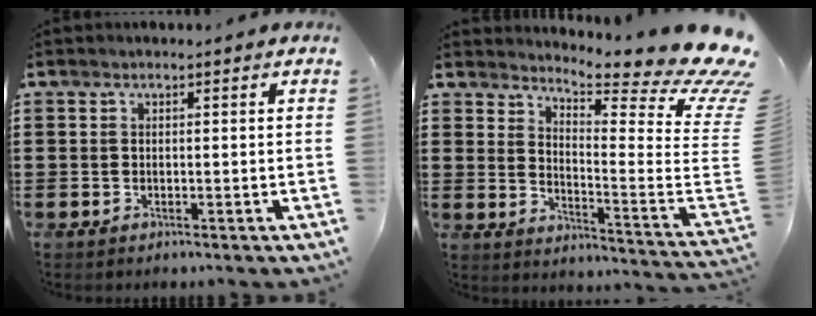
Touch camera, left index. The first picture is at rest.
{"total": 9.5, "force": [8.4, 0.6, 4.4], "torque": [-0.091, -0.082, 0.143]}